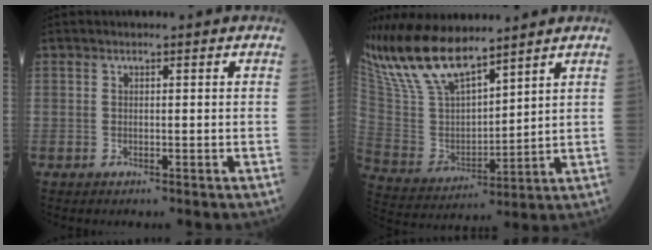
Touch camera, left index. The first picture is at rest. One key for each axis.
{"total": 16.6, "fx": 13.7, "fy": 3.9, "fz": 8.7, "tx": -0.187, "ty": 0.008, "tz": 0.276}